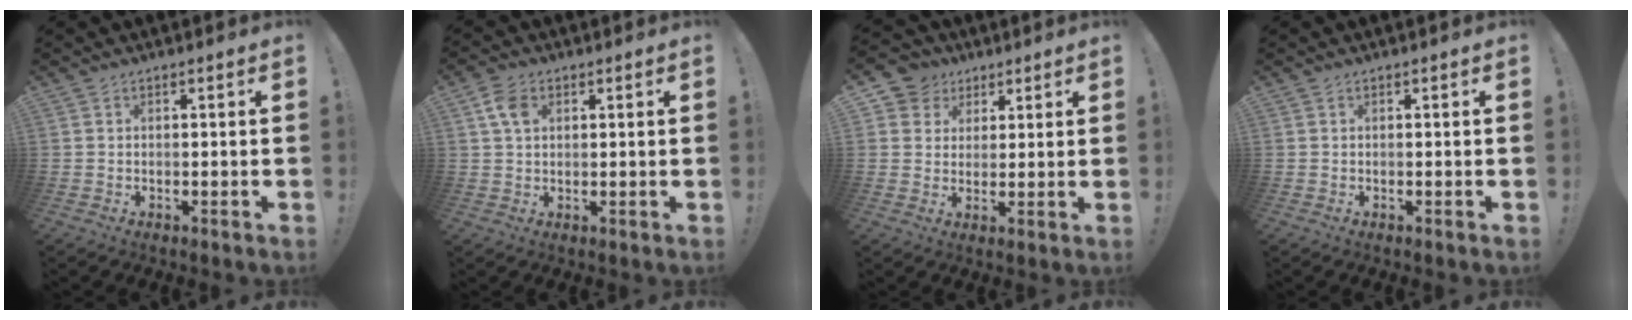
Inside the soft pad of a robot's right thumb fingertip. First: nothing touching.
{"total": 5.8, "force": [2.0, 3.9, 3.7], "torque": [-0.061, 0.004, 0.039]}
{"total": 7.0, "force": [2.5, 6.4, 0.9], "torque": [-0.021, -0.008, 0.055]}
{"total": 0.0}